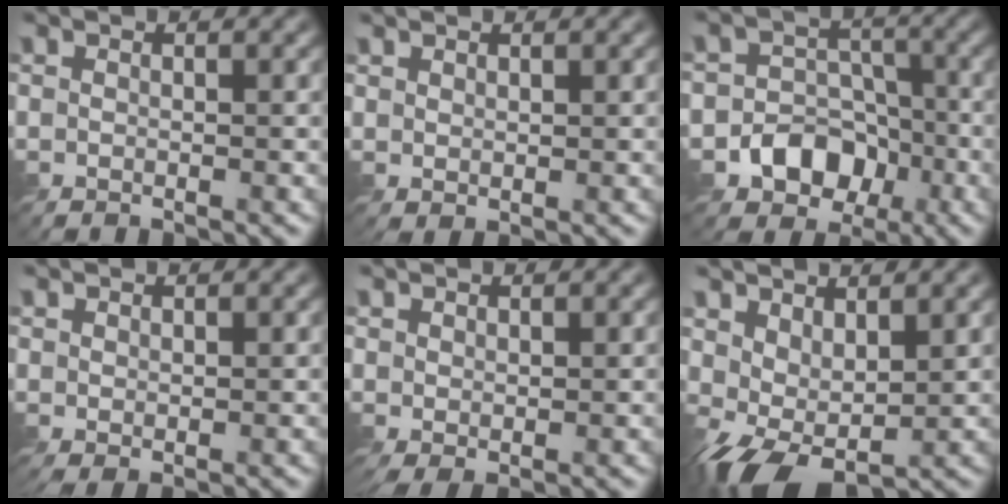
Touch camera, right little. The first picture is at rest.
{"total": 0.9, "force": [0.8, 0.2, 0.4], "torque": [-0.013, -0.002, 0.017]}
{"total": 6.0, "force": [-2.9, 4.8, 2.1], "torque": [-0.008, 0.007, -0.072]}
{"total": 1.0, "force": [0.7, 0.3, 0.6], "torque": [-0.020, -0.004, 0.017]}
{"total": 1.3, "force": [0.7, 0.4, 1.0], "torque": [-0.028, -0.004, 0.018]}
{"total": 4.8, "force": [0.4, 2.5, 4.1], "torque": [-0.083, -0.008, 0.008]}